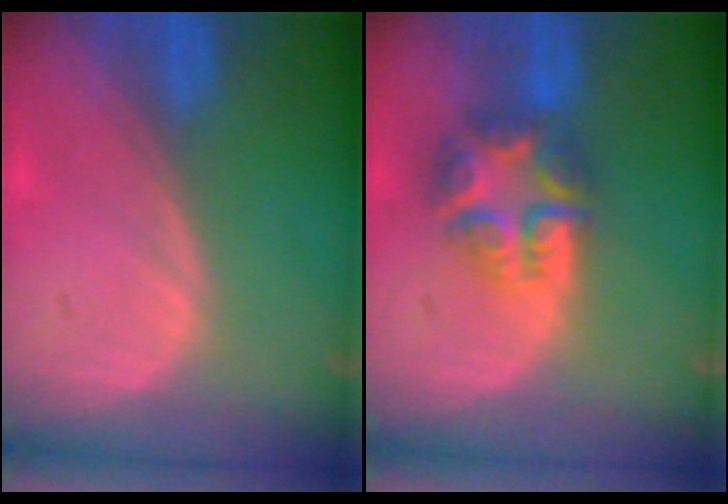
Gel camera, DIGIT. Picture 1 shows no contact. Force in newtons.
{"total": 7.6, "press": 6.7, "slide": 3.6}